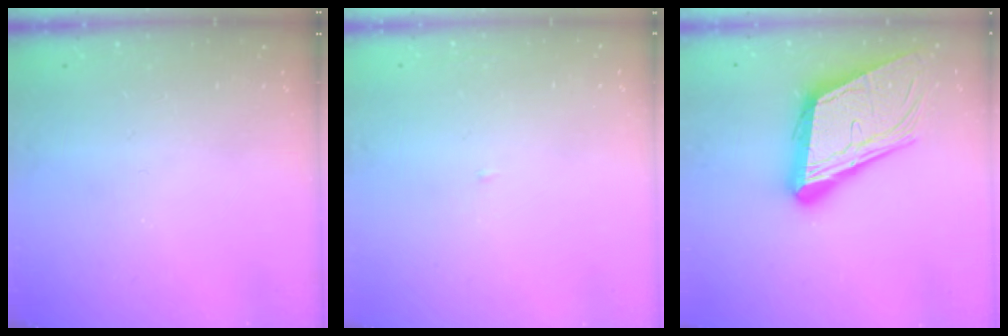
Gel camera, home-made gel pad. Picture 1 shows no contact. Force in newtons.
{"total": 2.0, "press": 2.0, "slide": 0.2}
{"total": 20.4, "press": 20.0, "slide": 3.9}